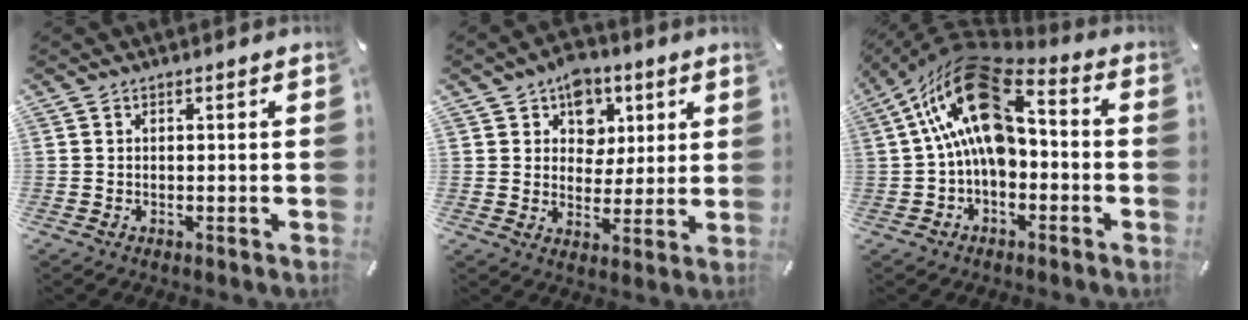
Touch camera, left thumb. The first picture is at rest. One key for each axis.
{"total": 8.9, "fx": 4.1, "fy": 7.5, "fz": 2.6, "tx": -0.035, "ty": -0.023, "tz": 0.073}
{"total": 19.0, "fx": 4.2, "fy": 11.4, "fz": 14.6, "tx": -0.272, "ty": -0.022, "tz": 0.070}